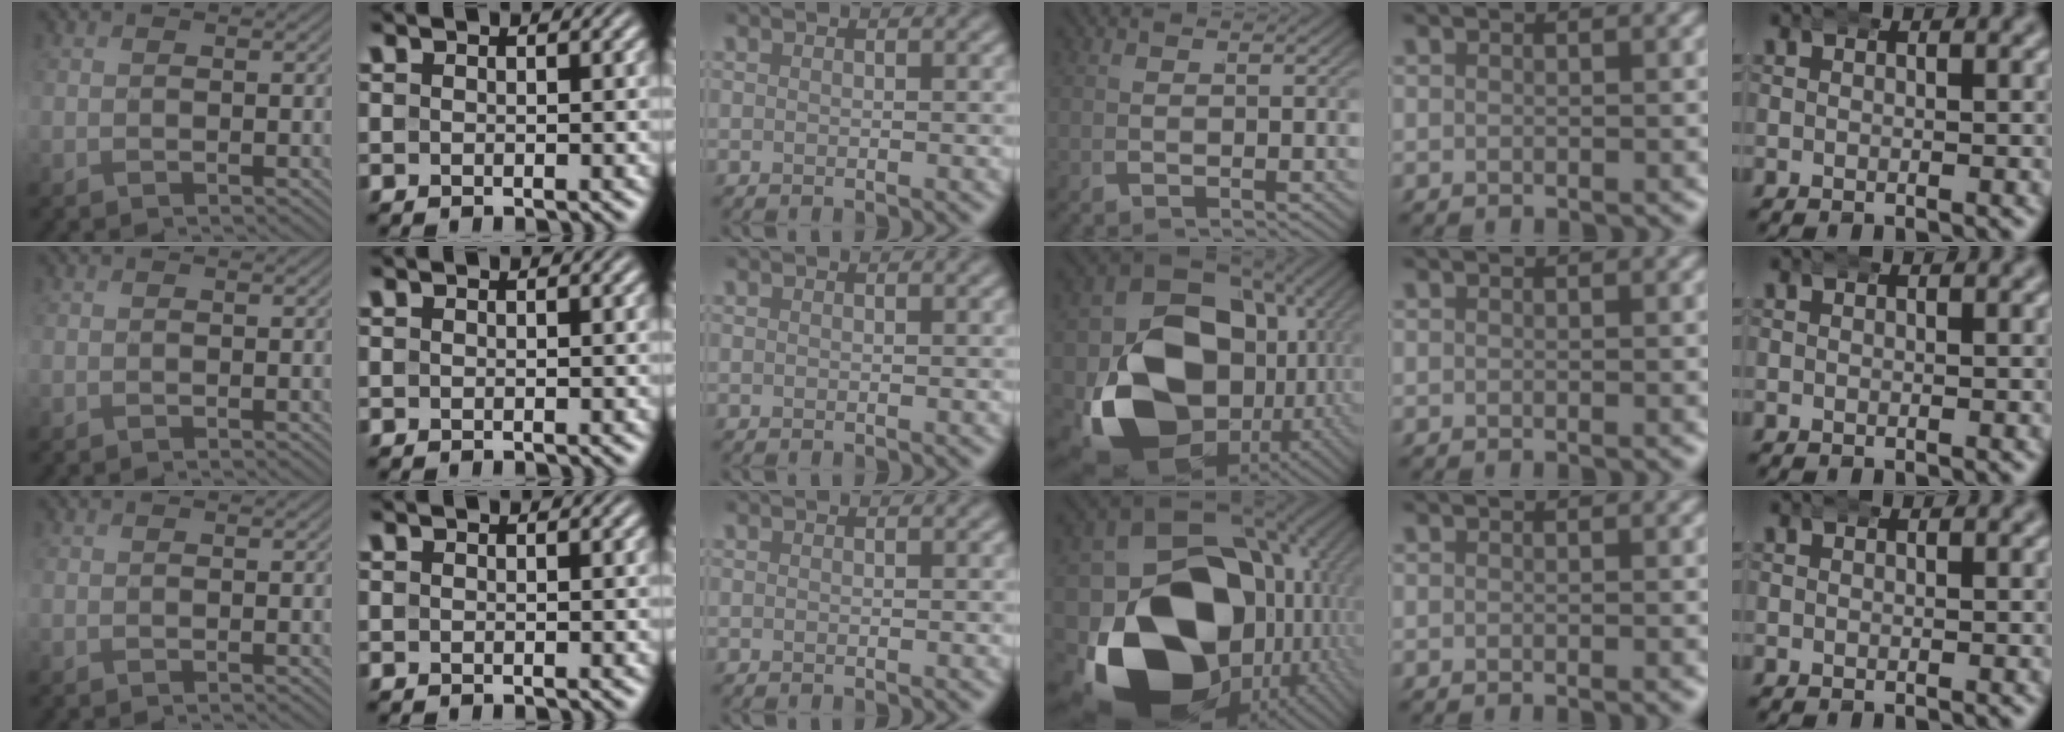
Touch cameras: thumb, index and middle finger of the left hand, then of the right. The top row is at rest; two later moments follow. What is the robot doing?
{"motion": "wrap", "object": "bandana"}